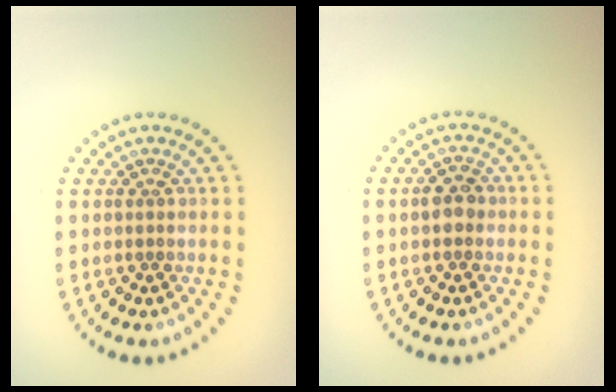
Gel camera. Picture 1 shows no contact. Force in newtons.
{"total": 1.9, "press": 1.9, "slide": 0.3}